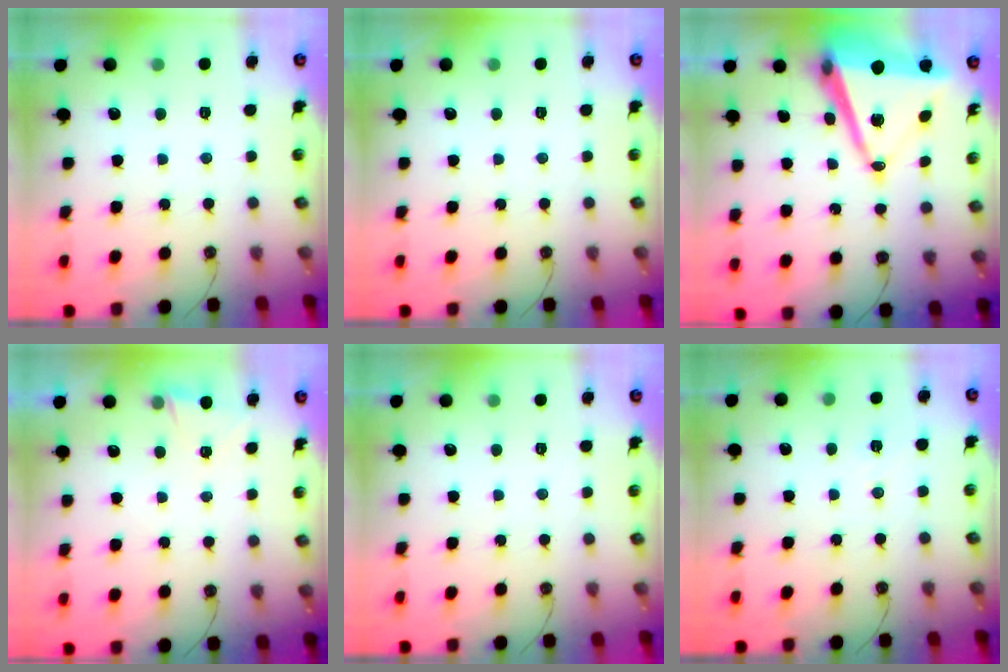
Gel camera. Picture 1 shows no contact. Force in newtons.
{"total": 0.0}
{"total": 15.4, "press": 14.9, "slide": 3.8}
{"total": 1.5, "press": 1.3, "slide": 0.8}
{"total": 0.0}
{"total": 6.1, "press": 4.1, "slide": 4.5}